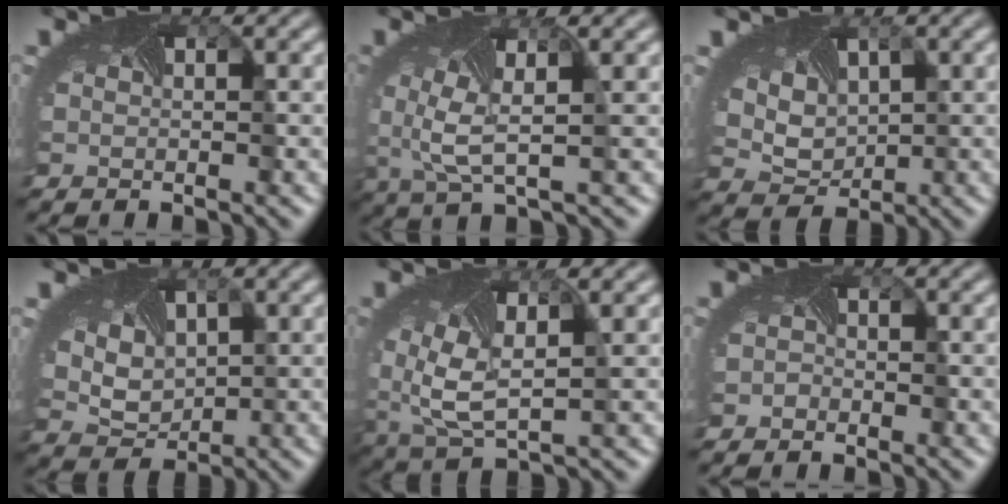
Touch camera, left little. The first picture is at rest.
{"total": 3.8, "force": [0.3, 1.0, 3.7], "torque": [-0.099, -0.001, 0.003]}
{"total": 4.8, "force": [2.0, 3.4, 2.7], "torque": [-0.069, 0.015, 0.042]}
{"total": 4.4, "force": [1.9, 3.1, 2.5], "torque": [-0.069, 0.010, 0.045]}
{"total": 5.8, "force": [0.4, 2.8, 5.1], "torque": [-0.121, -0.005, 0.009]}
{"total": 0.7, "force": [-0.7, 0.3, -0.2], "torque": [0.002, -0.003, -0.013]}